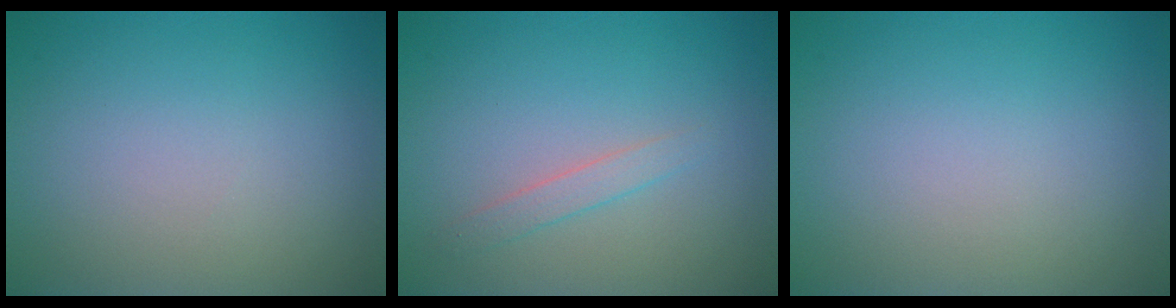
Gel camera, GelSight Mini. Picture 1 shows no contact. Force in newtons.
{"total": 1.3, "press": 1.3, "slide": 0.0}
{"total": 0.0}